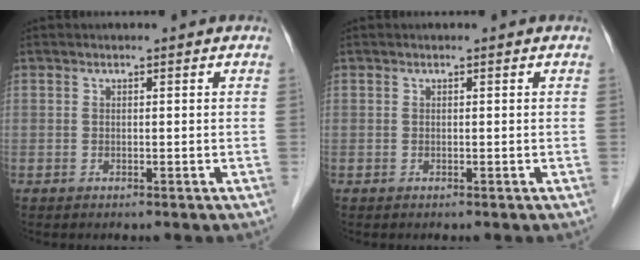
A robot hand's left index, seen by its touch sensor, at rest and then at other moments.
{"total": 0.0}